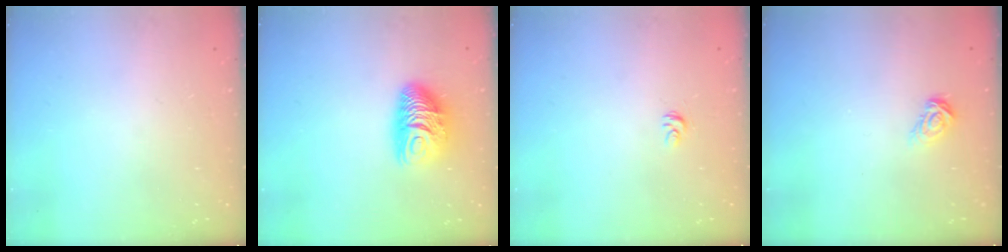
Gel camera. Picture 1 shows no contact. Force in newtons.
{"total": 10.0, "press": 10.0, "slide": 0.4}
{"total": 3.1, "press": 3.1, "slide": 0.3}
{"total": 5.1, "press": 5.1, "slide": 0.5}